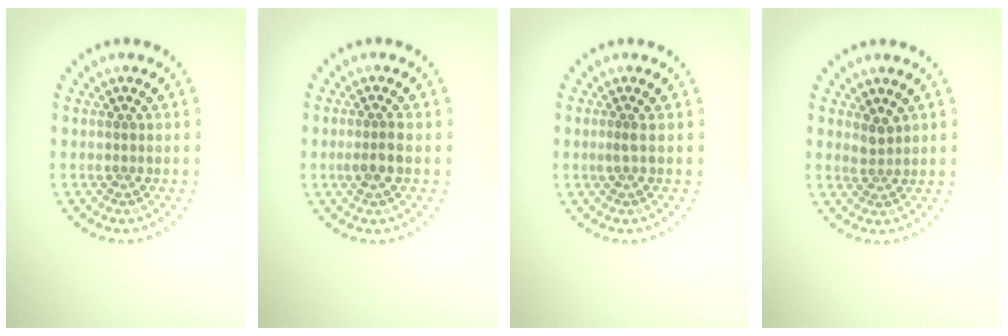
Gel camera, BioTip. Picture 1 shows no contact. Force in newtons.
{"total": 1.7, "press": 1.5, "slide": 0.9}
{"total": 0.7, "press": 0.4, "slide": 0.5}
{"total": 1.5, "press": 1.1, "slide": 1.0}